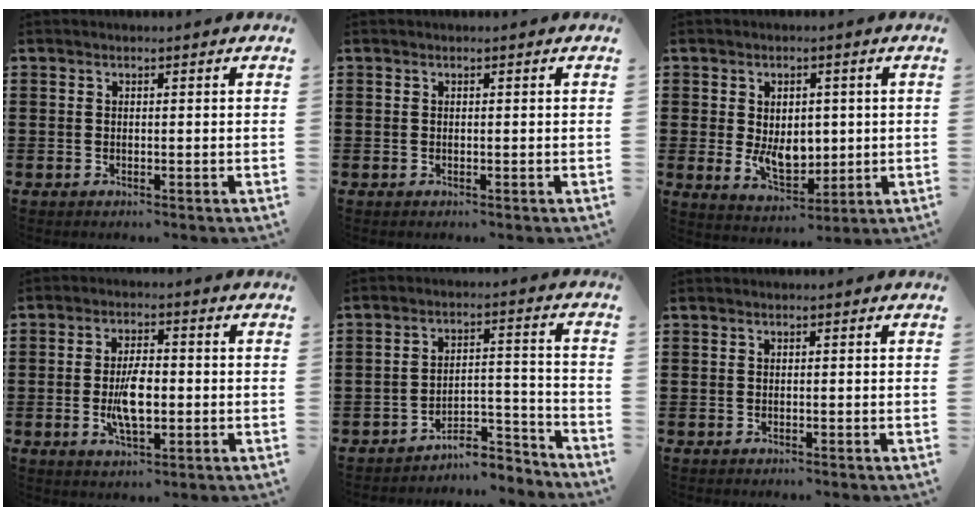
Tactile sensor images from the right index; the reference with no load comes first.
{"total": 0.0}
{"total": 6.7, "force": [0.1, 4.6, 4.9], "torque": [-0.075, 0.001, 0.000]}
{"total": 6.8, "force": [-0.9, 2.9, 6.0], "torque": [-0.125, 0.000, -0.020]}
{"total": 6.8, "force": [-6.4, 1.6, 1.7], "torque": [-0.020, 0.023, -0.123]}
{"total": 0.0}